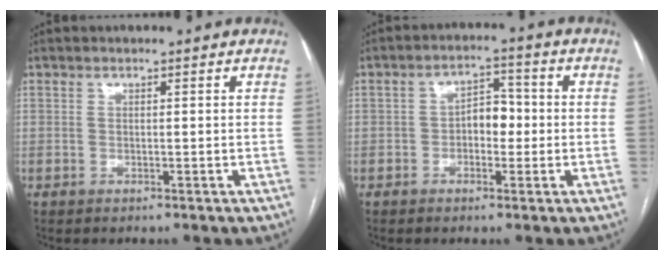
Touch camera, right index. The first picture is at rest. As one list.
[{"total": 4.7, "force": [-0.6, 2.8, 3.7], "torque": [-0.052, 0.018, -0.013]}]